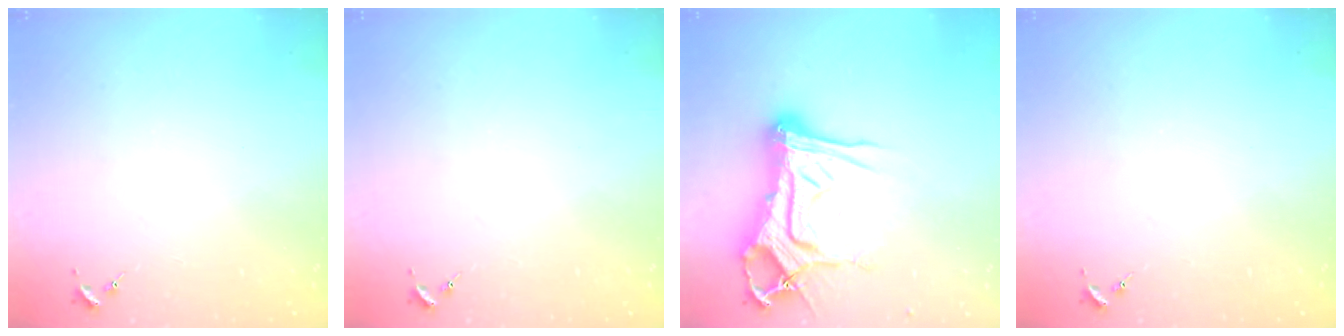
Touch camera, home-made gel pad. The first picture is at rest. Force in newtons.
{"total": 0.0}
{"total": 23.0, "press": 22.9, "slide": 2.5}
{"total": 0.0}